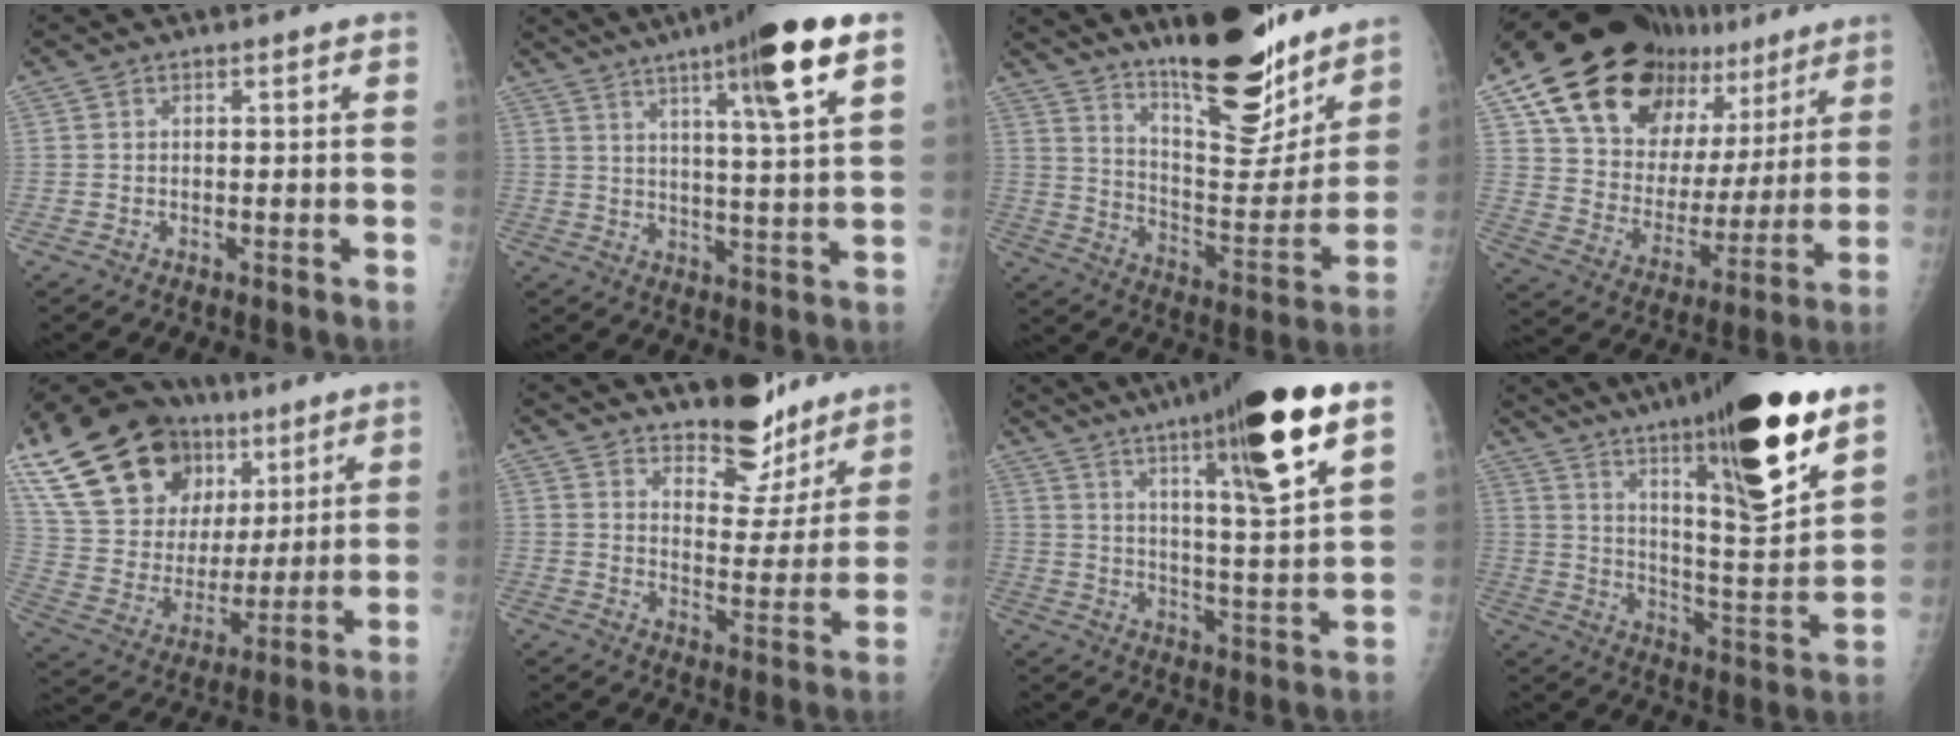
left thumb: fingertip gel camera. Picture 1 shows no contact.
{"total": 14.9, "force": [8.1, 1.1, 12.5], "torque": [-0.188, -0.030, 0.118]}
{"total": 22.6, "force": [17.0, 6.6, 13.4], "torque": [-0.154, -0.115, 0.268]}
{"total": 26.1, "force": [16.8, 14.5, 13.7], "torque": [-0.180, -0.043, 0.273]}
{"total": 27.8, "force": [14.6, 17.2, 16.2], "torque": [-0.268, 0.004, 0.266]}
{"total": 11.8, "force": [9.9, 4.9, 4.0], "torque": [-0.014, -0.085, 0.148]}
{"total": 21.3, "force": [12.0, 2.6, 17.3], "torque": [-0.256, -0.049, 0.187]}
{"total": 27.1, "force": [16.9, 4.8, 20.7], "torque": [-0.306, -0.072, 0.275]}